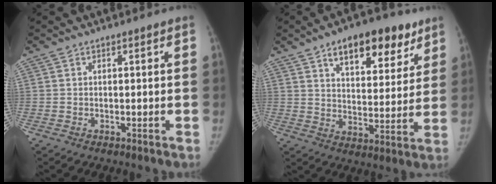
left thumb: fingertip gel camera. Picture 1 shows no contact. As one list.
[{"total": 16.7, "force": [9.7, 8.3, 10.7], "torque": [-0.100, -0.031, 0.144]}]